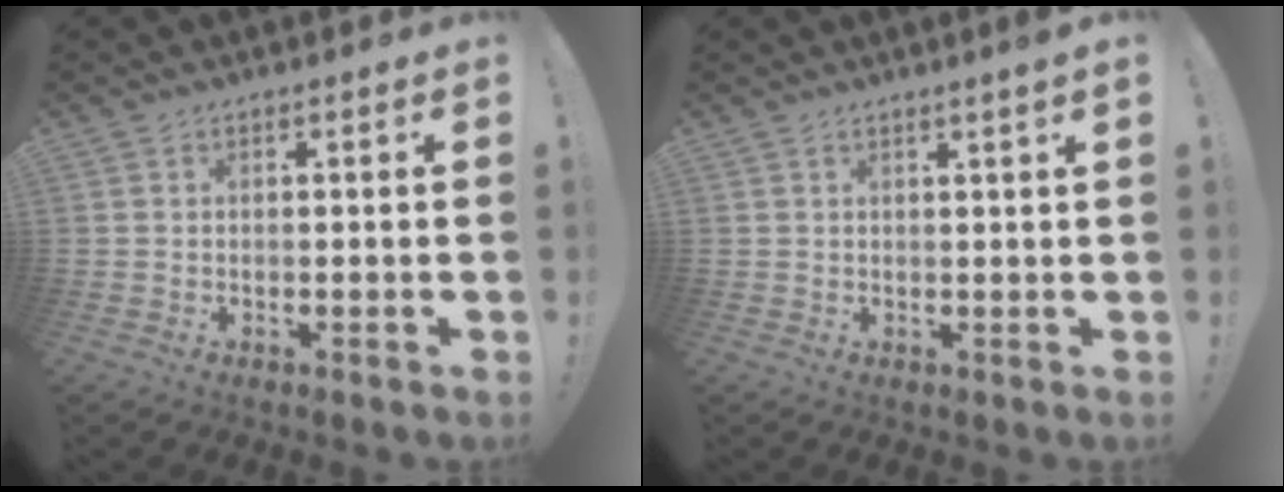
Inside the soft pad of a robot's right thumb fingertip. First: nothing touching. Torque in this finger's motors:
{"motor_torque": [-0.06, 0.02, 0.02, 0.02, 0.00]}